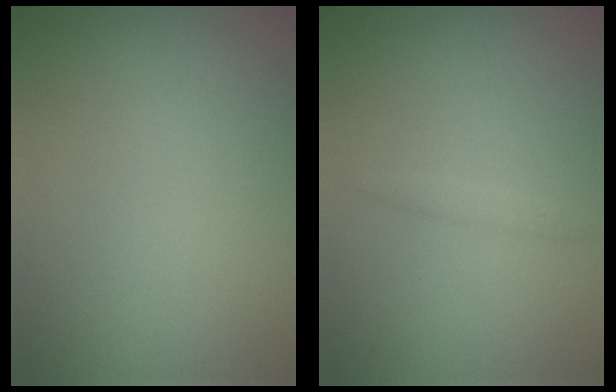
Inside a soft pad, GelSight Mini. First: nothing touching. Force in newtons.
{"total": 0.8, "press": 0.8, "slide": 0.1}